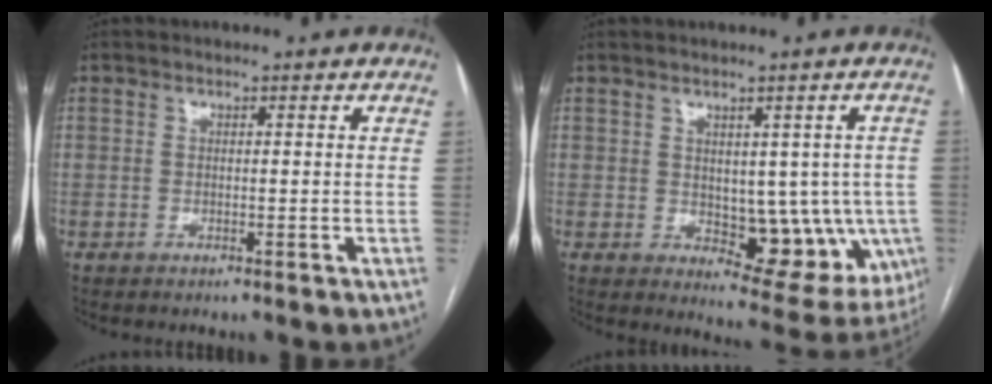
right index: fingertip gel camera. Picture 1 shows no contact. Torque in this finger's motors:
{"motor_torque": [0.10, 0.08, 0.00, 0.03]}